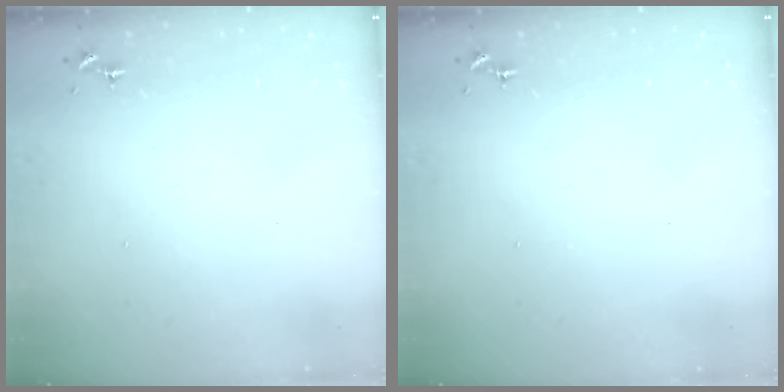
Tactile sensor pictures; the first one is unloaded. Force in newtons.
{"total": 0.0}